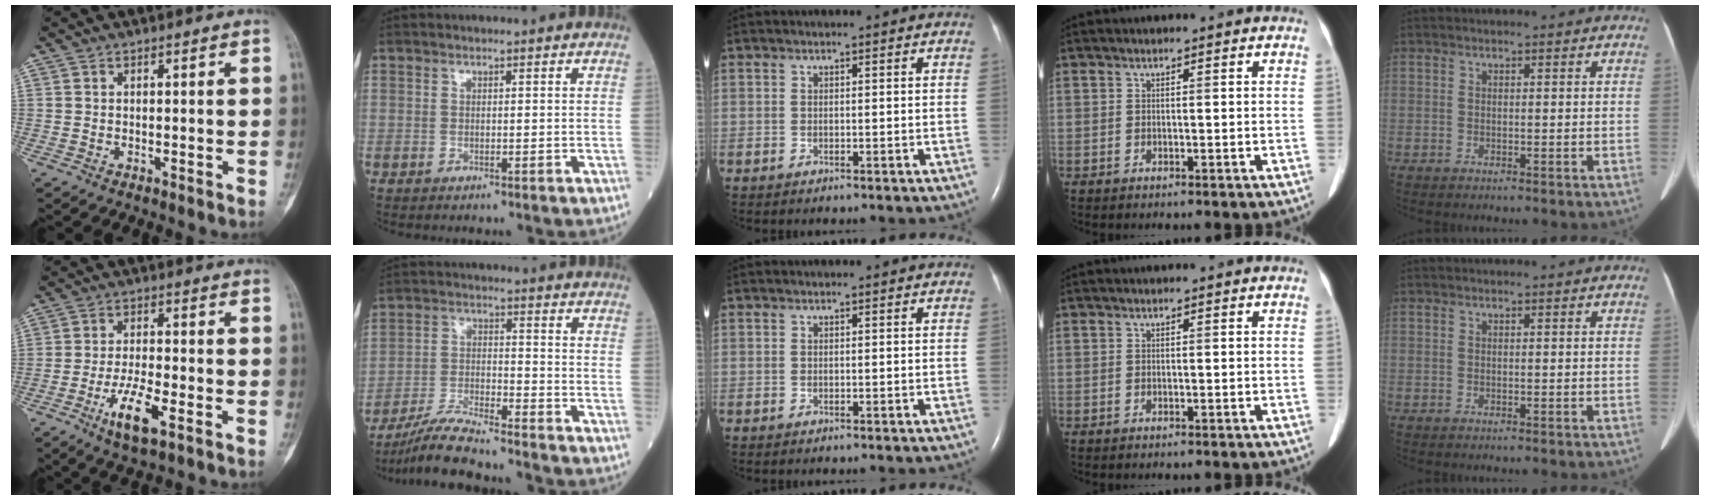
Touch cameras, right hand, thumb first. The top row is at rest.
{"thumb": {"total": 8.0, "force": [-3.8, 2.3, 6.7], "torque": [-0.131, 0.010, -0.065]}, "index": {"total": 8.4, "force": [-7.8, 0.0, 3.1], "torque": [-0.061, -0.015, -0.146]}}